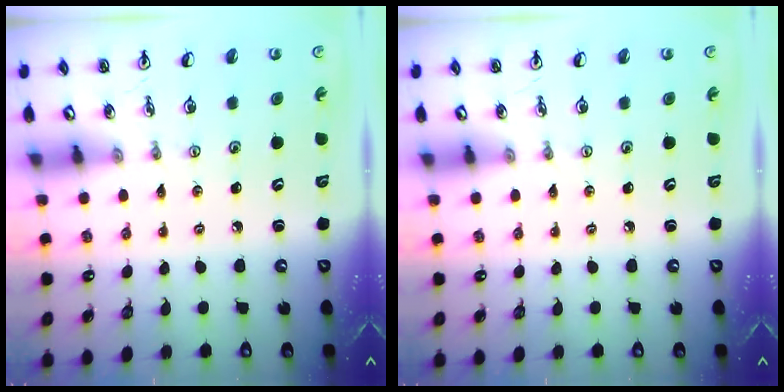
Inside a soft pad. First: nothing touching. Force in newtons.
{"total": 0.0}